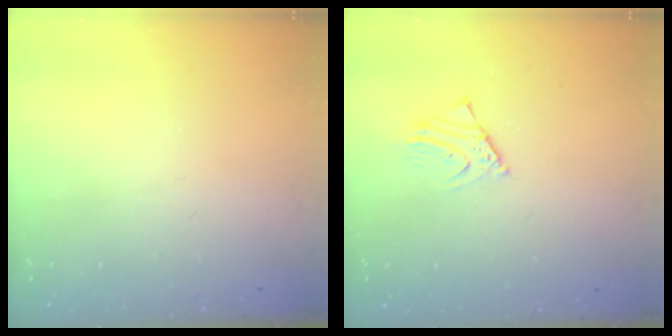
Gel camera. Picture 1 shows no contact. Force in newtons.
{"total": 2.1, "press": 2.1, "slide": 0.1}